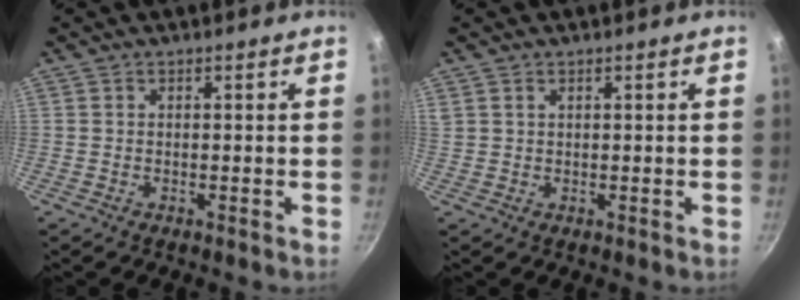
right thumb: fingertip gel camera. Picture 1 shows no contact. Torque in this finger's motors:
{"motor_torque": [0.04, -0.04, 0.43, 0.08, -0.04]}